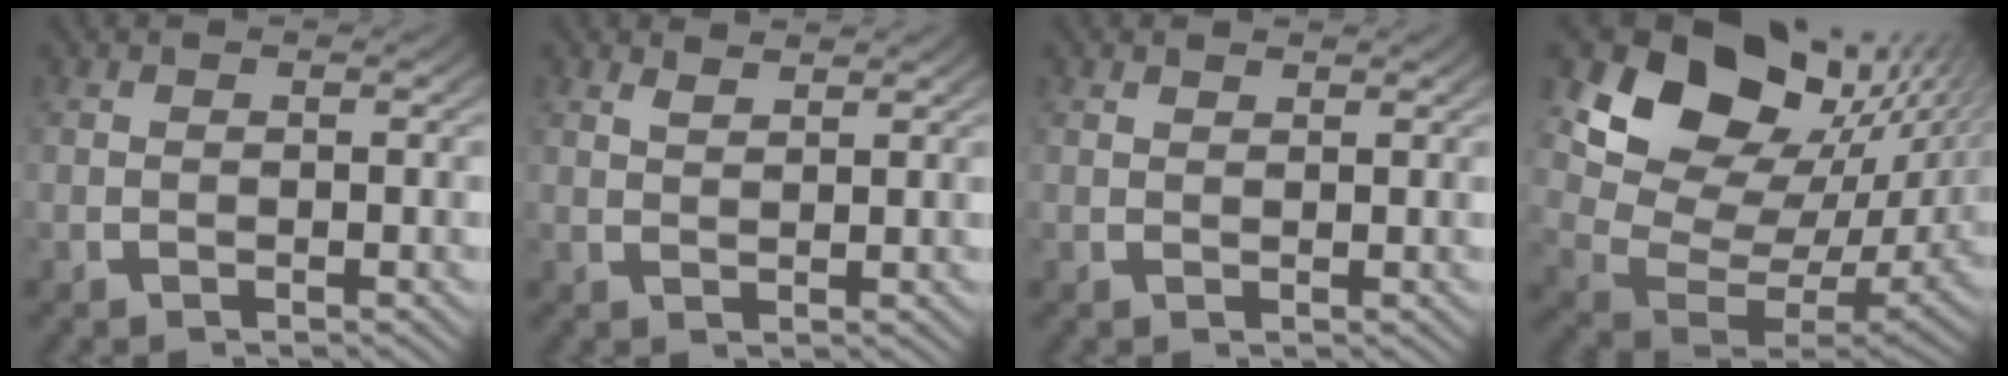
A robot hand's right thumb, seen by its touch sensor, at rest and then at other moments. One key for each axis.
{"total": 1.6, "fx": 1.5, "fy": 0.1, "fz": 0.3, "tx": -0.003, "ty": 0.000, "tz": 0.033}
{"total": 1.0, "fx": 1.0, "fy": 0.1, "fz": 0.1, "tx": 0.007, "ty": 0.000, "tz": 0.019}
{"total": 16.3, "fx": 4.1, "fy": 10.8, "fz": 11.5, "tx": -0.218, "ty": -0.019, "tz": 0.067}